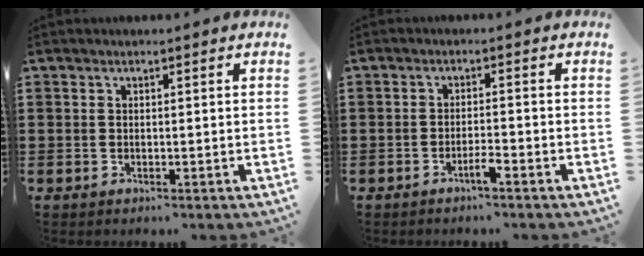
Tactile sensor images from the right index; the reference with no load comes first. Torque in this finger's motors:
{"motor_torque": [0.96, 0.38, 0.07, 0.12]}